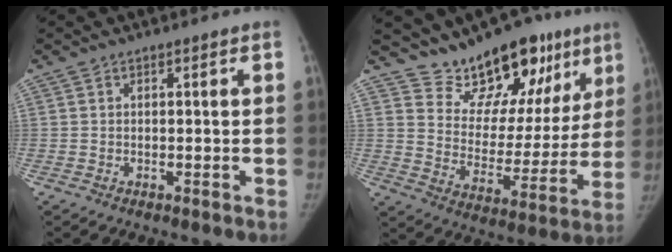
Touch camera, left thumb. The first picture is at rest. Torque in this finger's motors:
{"motor_torque": [-0.12, 0.14, -0.02, 0.03, -0.01]}